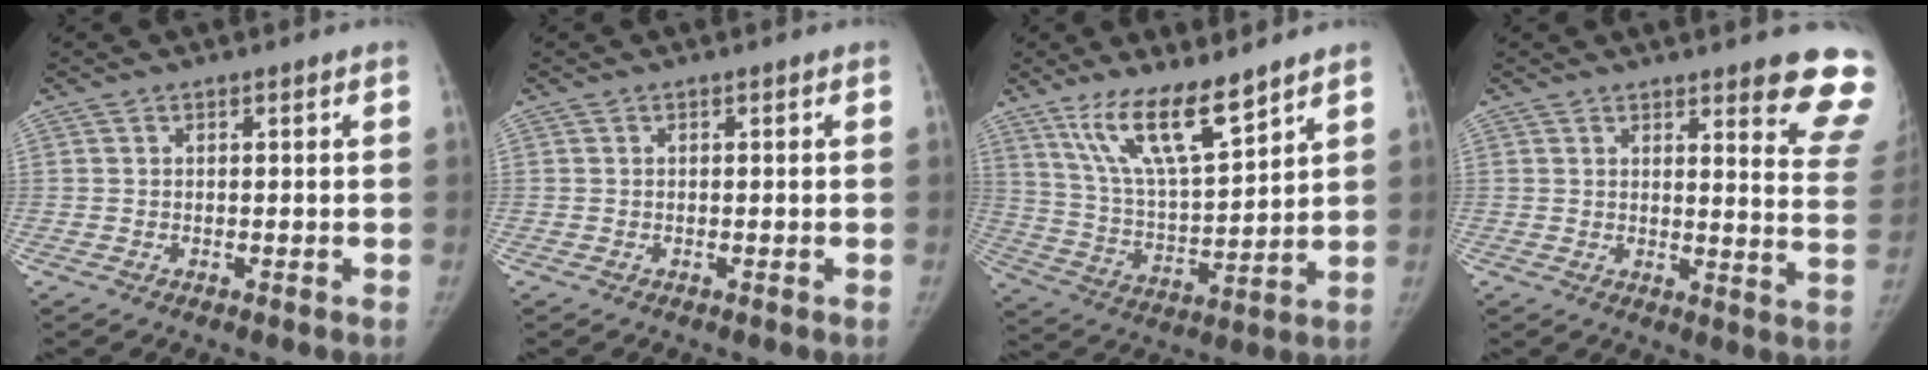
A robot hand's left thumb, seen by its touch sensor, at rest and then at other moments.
{"total": 0.0}
{"total": 14.1, "force": [10.0, 3.2, 9.4], "torque": [-0.157, -0.059, 0.200]}
{"total": 12.7, "force": [10.0, 2.0, 7.6], "torque": [-0.061, -0.081, 0.100]}